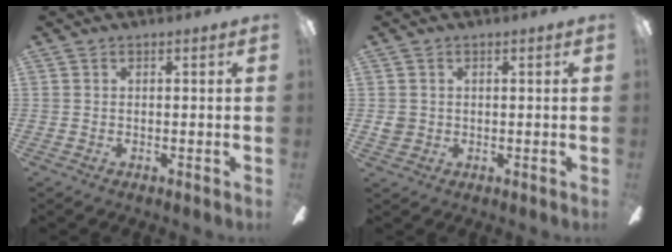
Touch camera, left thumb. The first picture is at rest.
{"total": 2.4, "force": [0.3, 2.3, 0.8], "torque": [-0.007, 0.003, 0.003]}